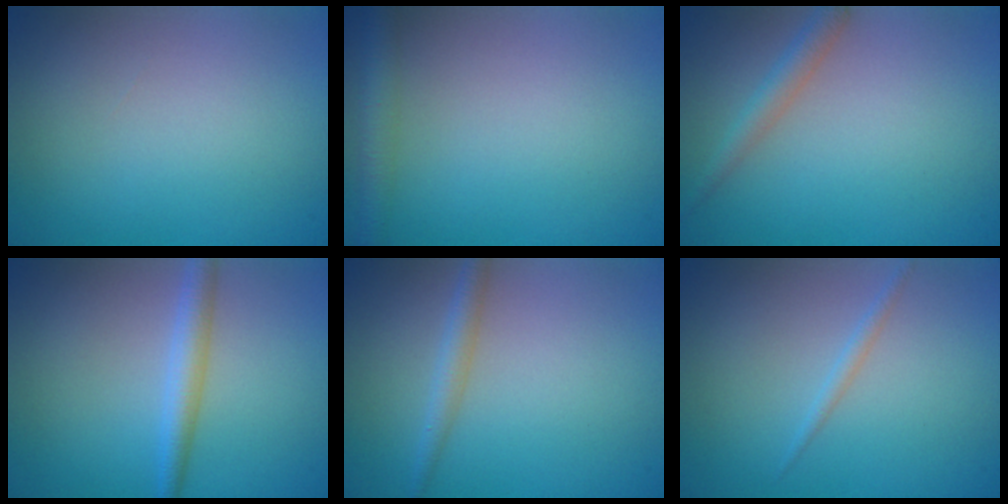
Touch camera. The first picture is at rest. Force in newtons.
{"total": 2.7, "press": 2.7, "slide": 0.2}
{"total": 1.9, "press": 1.9, "slide": 0.1}
{"total": 2.5, "press": 2.5, "slide": 0.1}
{"total": 1.9, "press": 1.9, "slide": 0.0}
{"total": 0.9, "press": 0.9, "slide": 0.1}